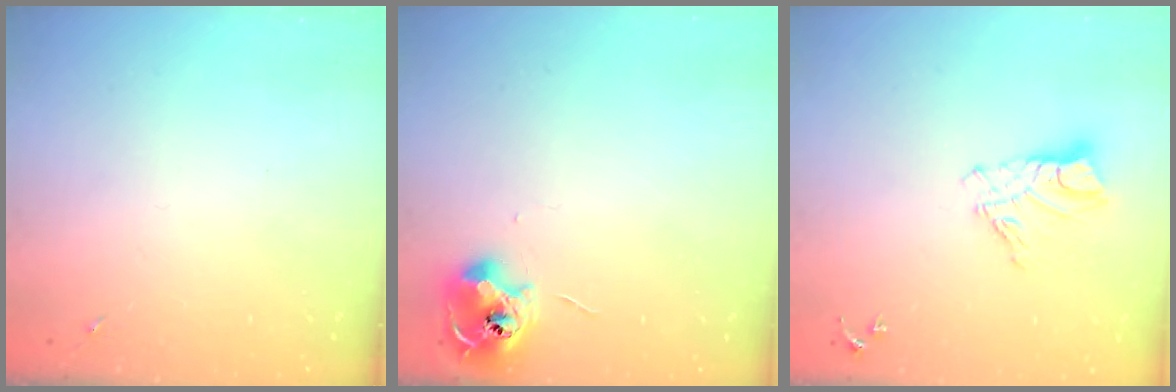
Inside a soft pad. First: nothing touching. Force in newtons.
{"total": 10.2, "press": 10.2, "slide": 0.4}
{"total": 9.9, "press": 9.9, "slide": 0.8}